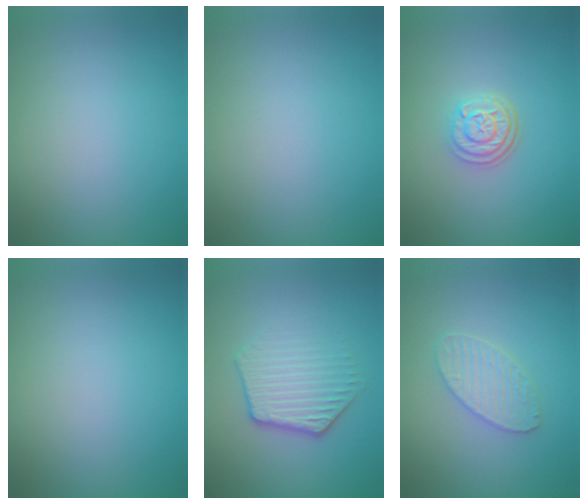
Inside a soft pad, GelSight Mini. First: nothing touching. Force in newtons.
{"total": 0.0}
{"total": 3.1, "press": 2.4, "slide": 2.0}
{"total": 0.0}
{"total": 3.9, "press": 3.0, "slide": 2.5}
{"total": 2.6, "press": 2.6, "slide": 0.2}